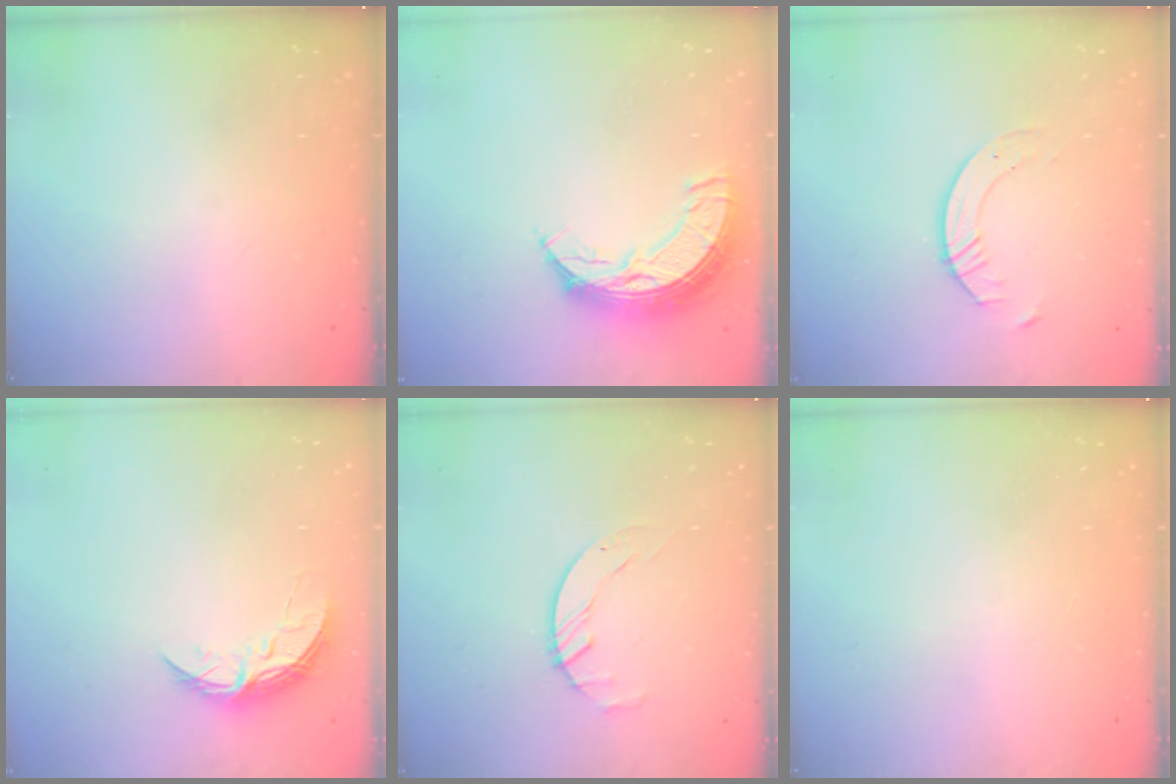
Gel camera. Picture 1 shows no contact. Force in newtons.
{"total": 10.5, "press": 10.4, "slide": 0.9}
{"total": 5.0, "press": 5.0, "slide": 0.5}
{"total": 5.9, "press": 5.9, "slide": 0.5}
{"total": 1.7, "press": 1.7, "slide": 0.3}
{"total": 0.0}